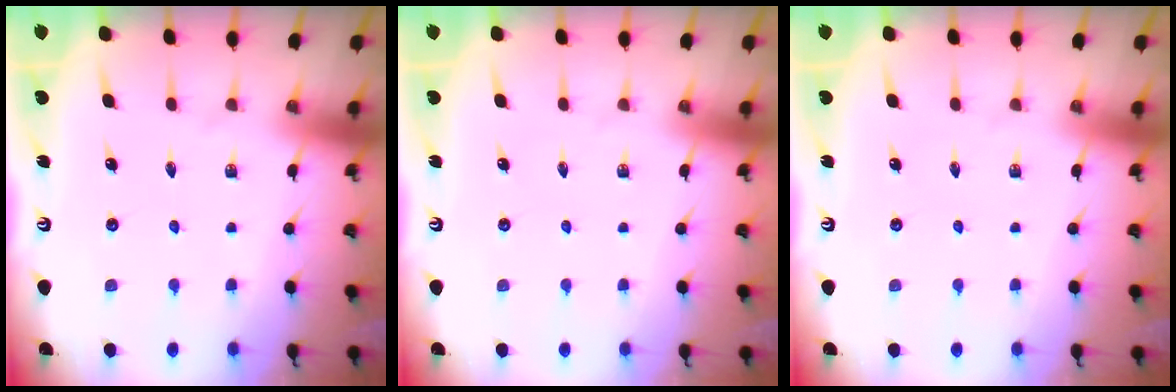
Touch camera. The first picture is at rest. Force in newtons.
{"total": 0.0}
{"total": 0.0}